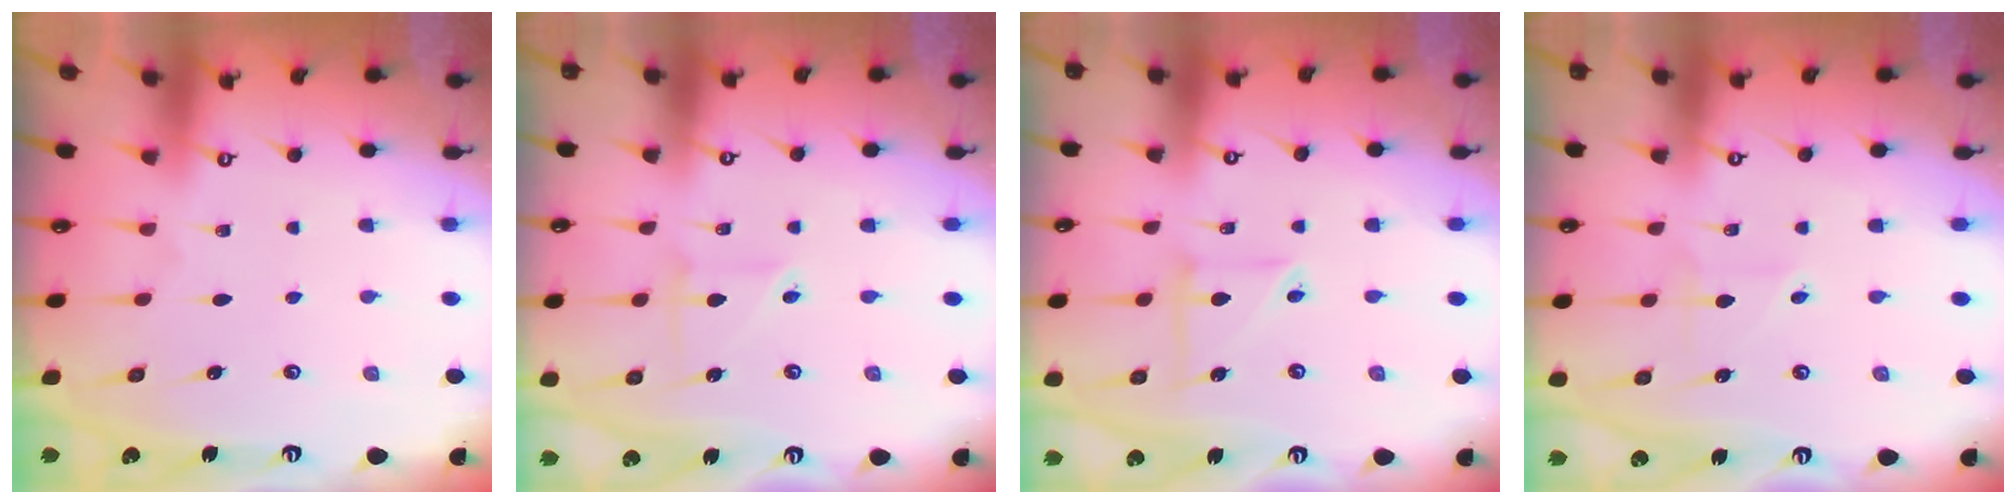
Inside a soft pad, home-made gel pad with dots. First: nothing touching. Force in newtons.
{"total": 3.4, "press": 3.4, "slide": 0.2}
{"total": 5.9, "press": 5.8, "slide": 0.5}
{"total": 2.6, "press": 2.5, "slide": 0.9}